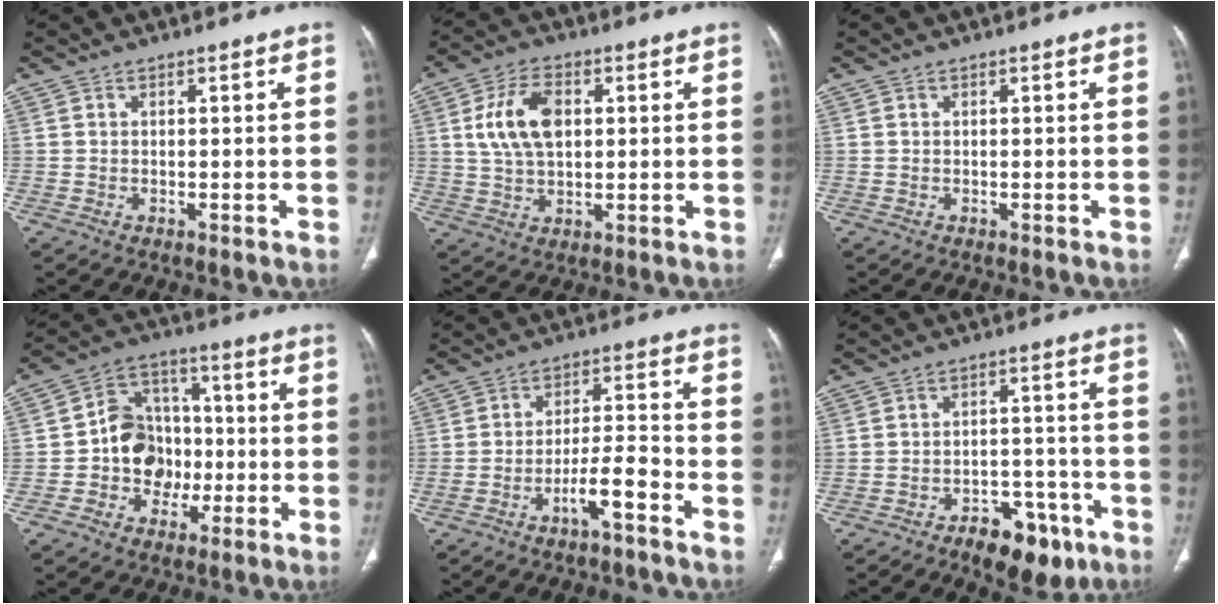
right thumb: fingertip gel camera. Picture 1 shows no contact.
{"total": 10.3, "force": [2.0, 6.3, 7.9], "torque": [-0.143, 0.003, 0.041]}
{"total": 0.0}
{"total": 11.6, "force": [-1.9, 10.1, 5.5], "torque": [-0.039, 0.035, -0.039]}
{"total": 7.0, "force": [-4.1, 1.5, 5.5], "torque": [-0.099, 0.039, -0.071]}
{"total": 11.6, "force": [-7.2, 5.9, 6.9], "torque": [-0.067, 0.051, -0.101]}